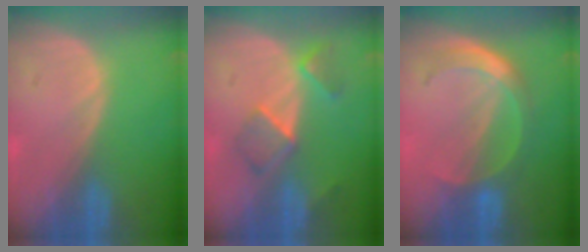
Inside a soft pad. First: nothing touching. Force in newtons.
{"total": 5.6, "press": 4.9, "slide": 2.7}
{"total": 5.8, "press": 5.1, "slide": 2.6}